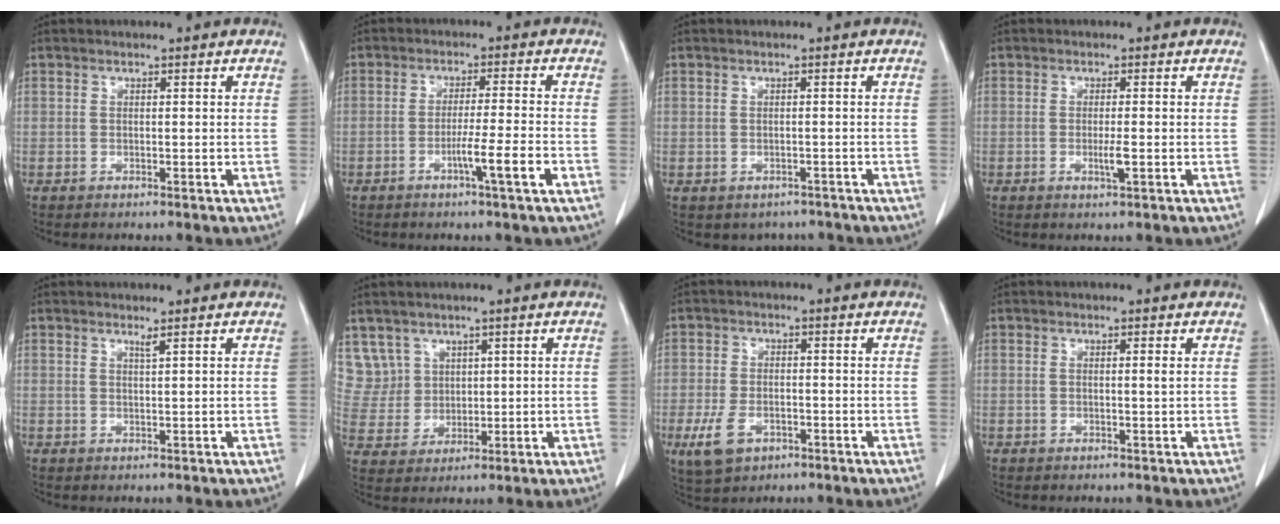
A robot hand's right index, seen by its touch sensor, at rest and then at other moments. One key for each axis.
{"total": 5.8, "fx": -2.5, "fy": -0.8, "fz": 5.1, "tx": -0.081, "ty": -0.008, "tz": -0.043}
{"total": 3.3, "fx": -2.4, "fy": 2.2, "fz": 0.2, "tx": 0.002, "ty": 0.009, "tz": -0.031}
{"total": 2.0, "fx": -0.5, "fy": 0.0, "fz": 1.9, "tx": -0.038, "ty": -0.005, "tz": -0.009}
{"total": 1.9, "fx": 1.1, "fy": 1.3, "fz": 0.9, "tx": -0.006, "ty": -0.001, "tz": 0.016}
{"total": 6.7, "fx": 3.9, "fy": 5.5, "fz": -0.3, "tx": 0.007, "ty": 0.012, "tz": 0.090}
{"total": 6.0, "fx": -2.7, "fy": 3.6, "fz": 4.0, "tx": -0.087, "ty": -0.003, "tz": -0.039}
{"total": 0.8, "fx": 0.1, "fy": -0.2, "fz": 0.7, "tx": -0.012, "ty": 0.000, "tz": 0.001}